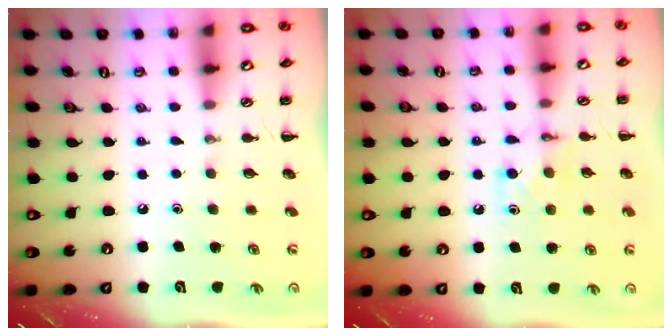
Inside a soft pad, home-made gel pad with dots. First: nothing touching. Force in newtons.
{"total": 5.6, "press": 5.5, "slide": 1.2}